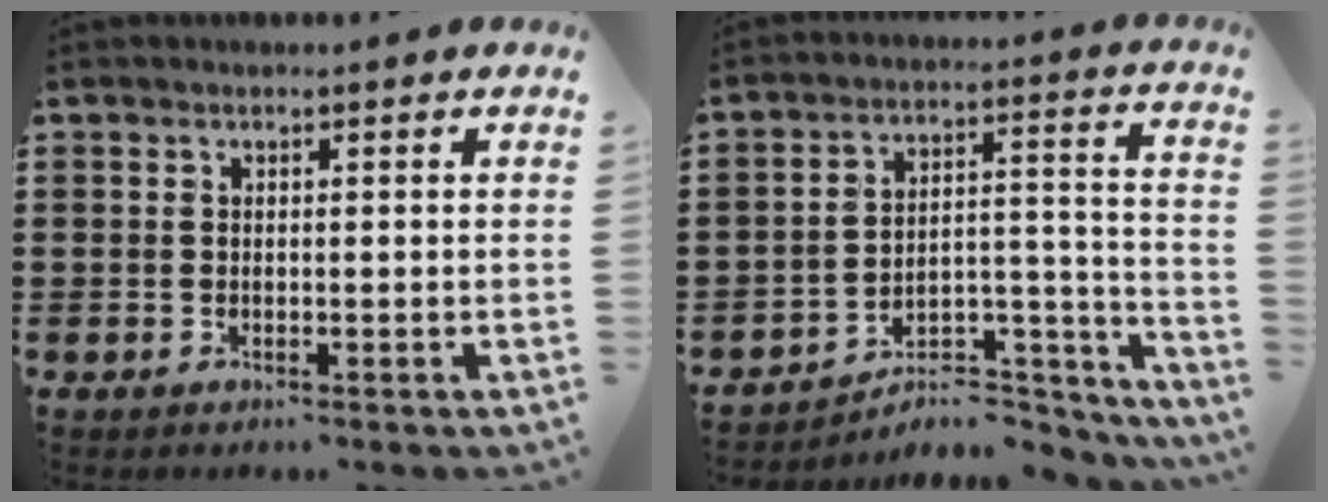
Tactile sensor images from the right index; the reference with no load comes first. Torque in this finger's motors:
{"motor_torque": [-0.47, -0.41, -0.21, -0.21]}